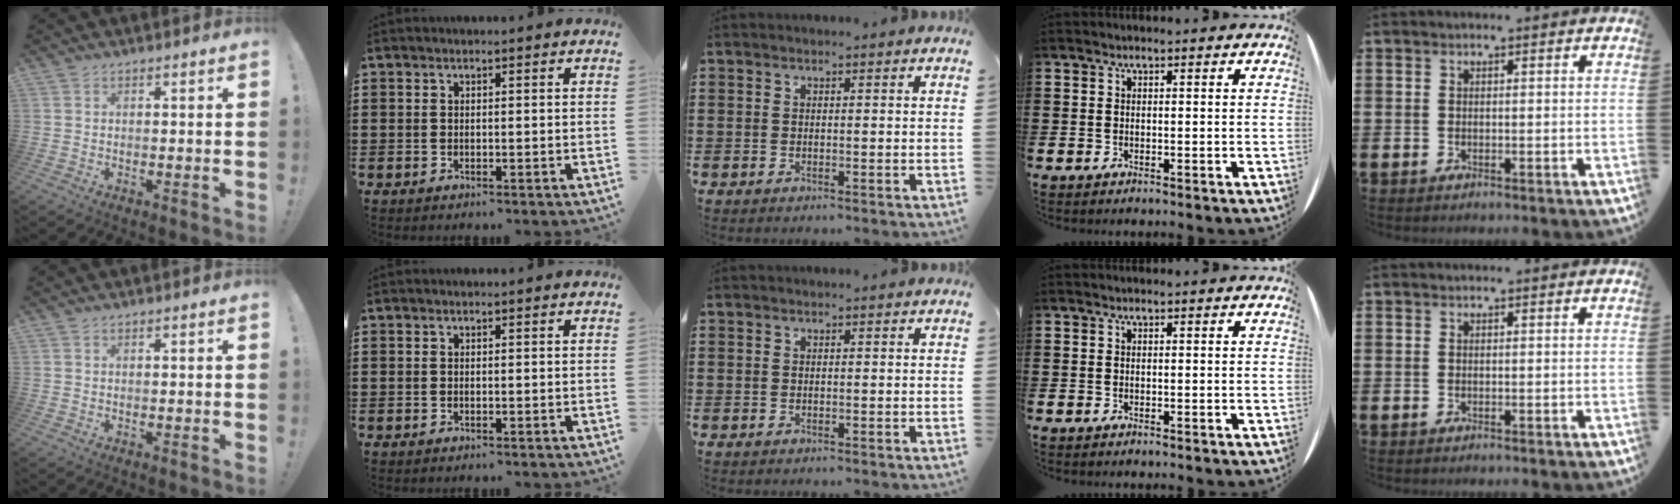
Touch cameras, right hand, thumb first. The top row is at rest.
{}